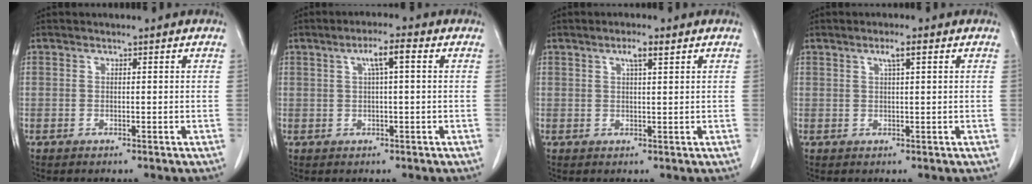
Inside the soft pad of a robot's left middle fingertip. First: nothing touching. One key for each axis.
{"total": 3.6, "fx": 1.1, "fy": 0.3, "fz": 3.4, "tx": -0.060, "ty": 0.012, "tz": 0.018}
{"total": 2.4, "fx": 1.3, "fy": 0.2, "fz": 2.0, "tx": -0.038, "ty": 0.003, "tz": 0.023}
{"total": 2.1, "fx": 1.0, "fy": 0.1, "fz": 1.8, "tx": -0.034, "ty": 0.003, "tz": 0.017}